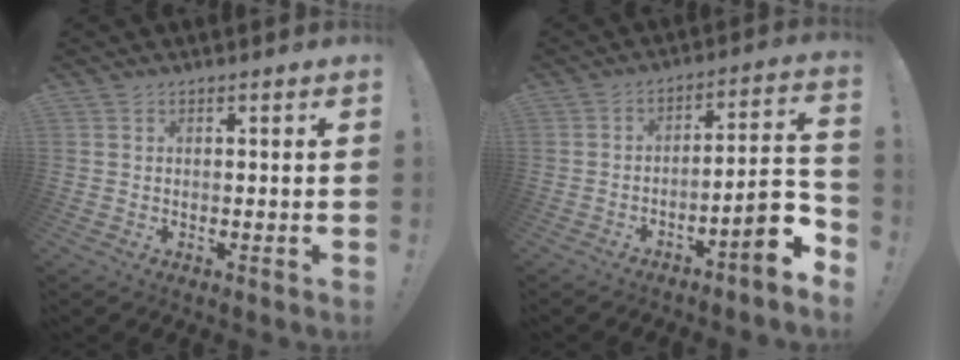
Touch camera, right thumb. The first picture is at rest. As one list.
[{"total": 11.5, "force": [-5.0, 2.2, 10.2], "torque": [-0.131, 0.017, -0.078]}]